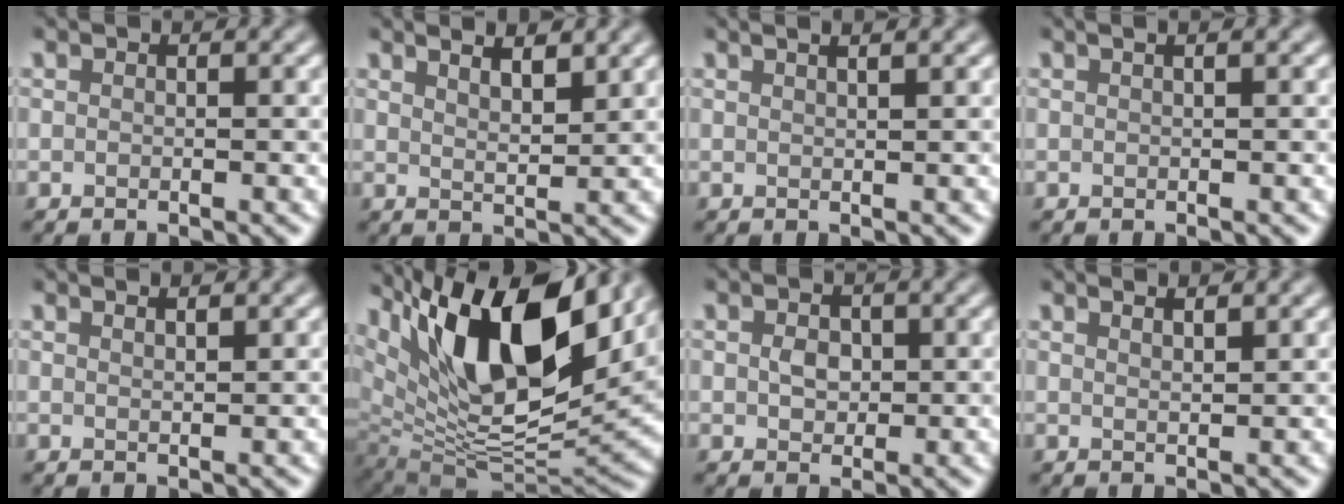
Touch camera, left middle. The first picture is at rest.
{"total": 3.4, "force": [2.5, 1.1, 1.9], "torque": [-0.004, 0.012, 0.019]}
{"total": 3.6, "force": [2.1, 1.7, 2.3], "torque": [-0.003, 0.026, -0.009]}
{"total": 2.3, "force": [1.2, 1.1, 1.6], "torque": [-0.001, 0.004, -0.009]}
{"total": 1.4, "force": [1.0, 0.5, 0.8], "torque": [0.003, 0.000, 0.000]}
{"total": 15.3, "force": [7.5, 6.2, 11.8], "torque": [-0.199, 0.009, 0.132]}
{"total": 1.6, "force": [0.0, 1.4, 0.8], "torque": [-0.019, -0.002, -0.001]}
{"total": 2.1, "force": [1.5, 0.7, 1.2], "torque": [0.005, 0.007, -0.003]}